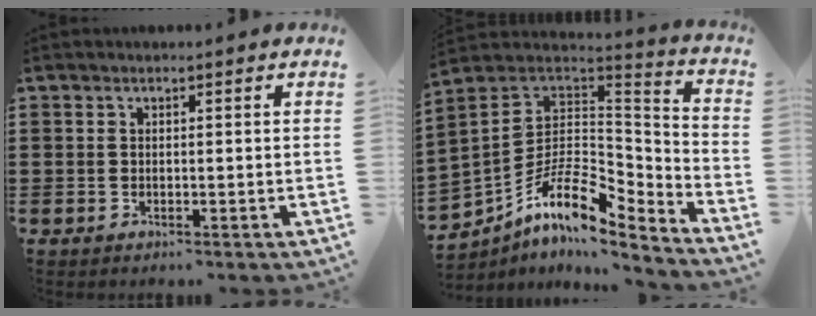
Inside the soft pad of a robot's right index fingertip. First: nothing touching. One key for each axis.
{"total": 9.4, "fx": -4.9, "fy": 4.4, "fz": 6.7, "tx": -0.134, "ty": -0.015, "tz": -0.096}